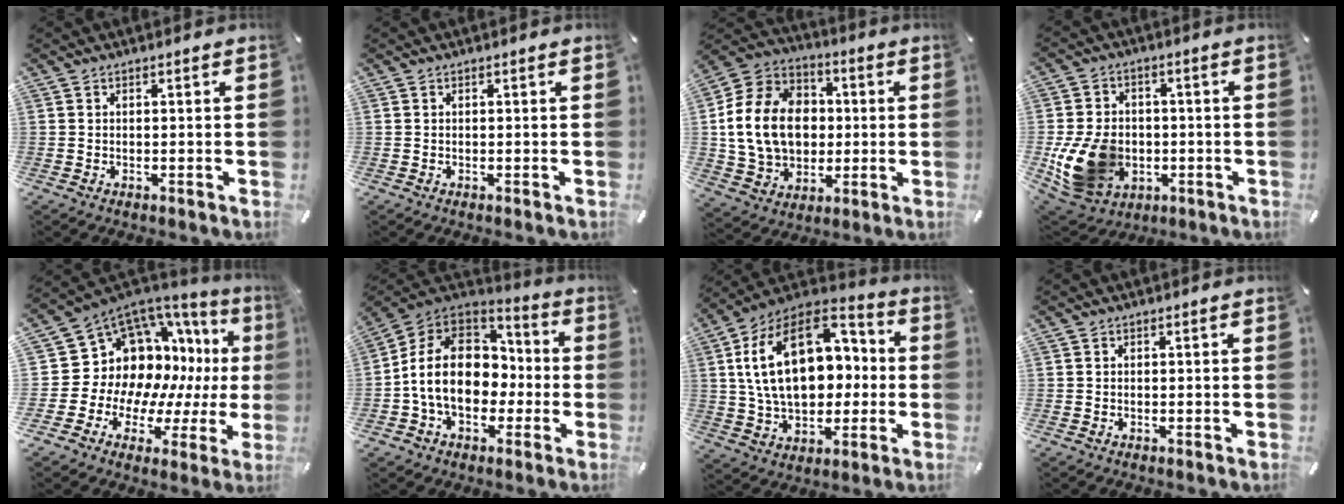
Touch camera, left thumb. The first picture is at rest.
{"total": 0.0}
{"total": 18.3, "force": [0.1, 14.8, 10.7], "torque": [-0.225, 0.017, 0.006]}
{"total": 14.7, "force": [-2.8, 11.7, 8.5], "torque": [-0.176, 0.008, -0.047]}
{"total": 15.3, "force": [5.5, 12.8, 6.4], "torque": [-0.085, -0.086, 0.126]}
{"total": 16.4, "force": [-1.9, 13.0, 9.7], "torque": [-0.203, 0.021, -0.031]}
{"total": 24.0, "force": [3.8, 16.7, 16.8], "torque": [-0.300, 0.003, 0.070]}
{"total": 0.0}